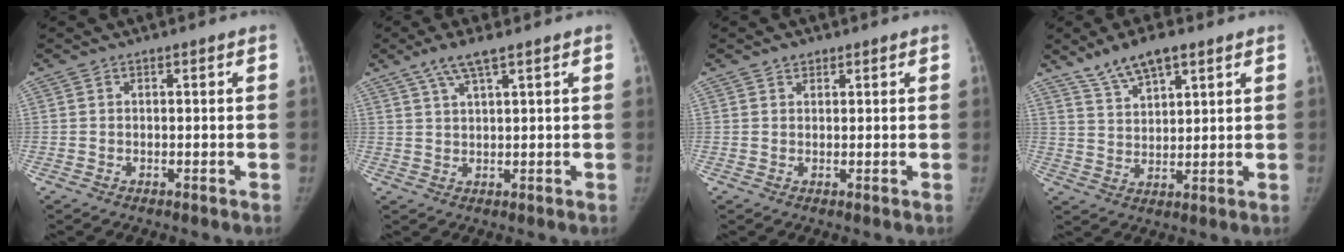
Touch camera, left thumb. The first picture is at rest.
{"total": 4.9, "force": [3.2, 0.8, 3.7], "torque": [-0.080, -0.002, 0.066]}
{"total": 1.6, "force": [1.1, 1.1, 0.4], "torque": [0.005, -0.005, 0.014]}
{"total": 8.4, "force": [5.9, 3.0, 5.1], "torque": [-0.078, -0.022, 0.111]}